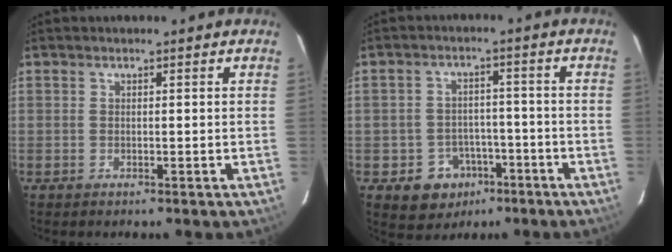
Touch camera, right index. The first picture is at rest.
{"total": 8.1, "force": [-4.3, 6.5, 2.0], "torque": [-0.048, 0.025, -0.044]}